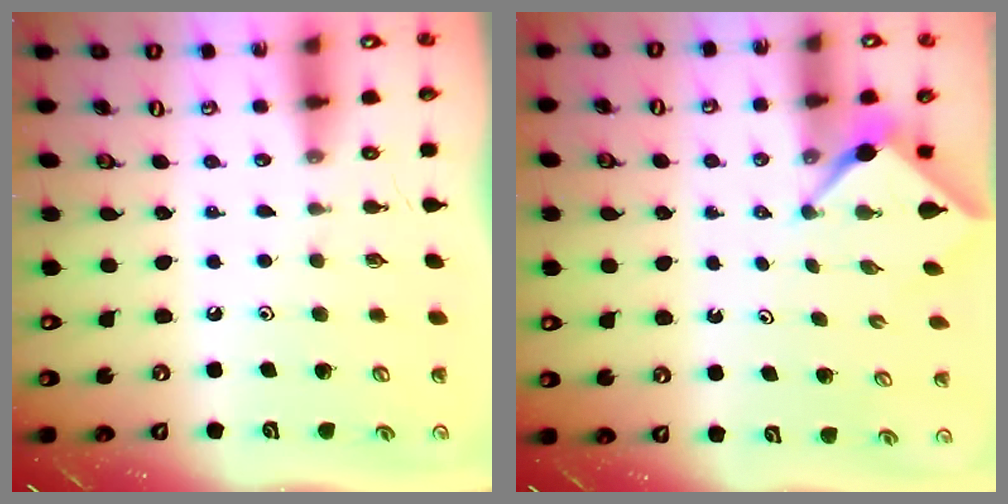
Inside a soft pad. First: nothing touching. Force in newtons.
{"total": 2.3, "press": 2.3, "slide": 0.2}